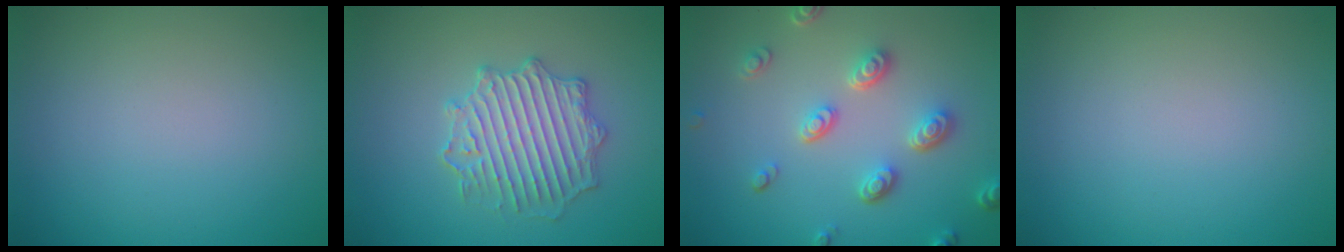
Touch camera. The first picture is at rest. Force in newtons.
{"total": 4.2, "press": 4.1, "slide": 1.0}
{"total": 4.0, "press": 3.3, "slide": 2.3}
{"total": 0.0}